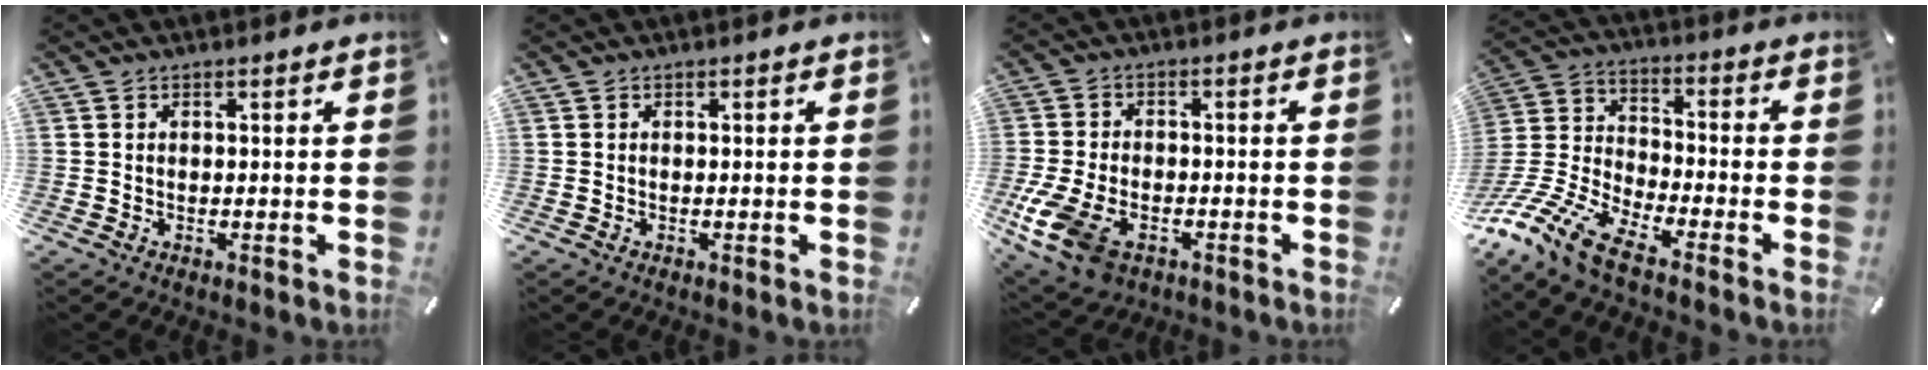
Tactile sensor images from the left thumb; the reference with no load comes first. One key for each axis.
{"total": 0.0}
{"total": 10.8, "fx": -5.0, "fy": 6.7, "fz": 6.8, "tx": -0.156, "ty": 0.015, "tz": -0.090}
{"total": 14.0, "fx": -11.2, "fy": 4.1, "fz": 7.3, "tx": -0.159, "ty": 0.036, "tz": -0.213}